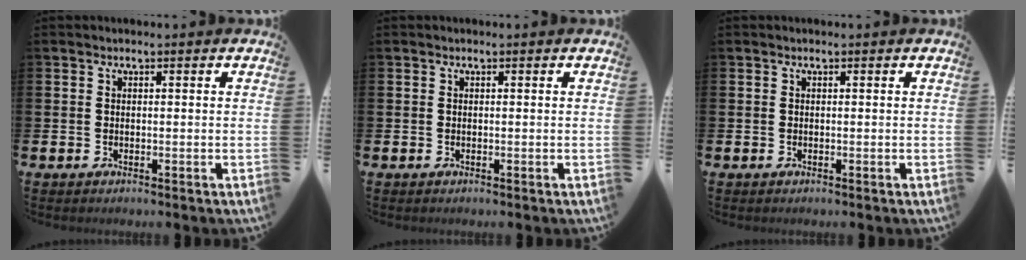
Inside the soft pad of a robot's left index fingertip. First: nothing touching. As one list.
[{"total": 0.0}, {"total": 0.0}]